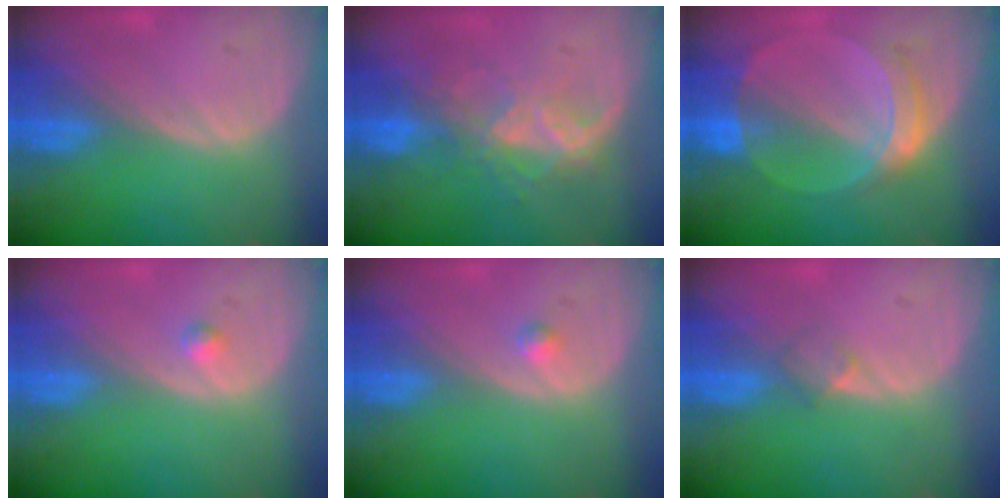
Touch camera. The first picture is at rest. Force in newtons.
{"total": 6.6, "press": 5.9, "slide": 2.8}
{"total": 6.1, "press": 5.6, "slide": 2.4}
{"total": 0.8, "press": 0.8, "slide": 0.1}
{"total": 0.8, "press": 0.8, "slide": 0.1}
{"total": 2.0, "press": 1.6, "slide": 1.1}